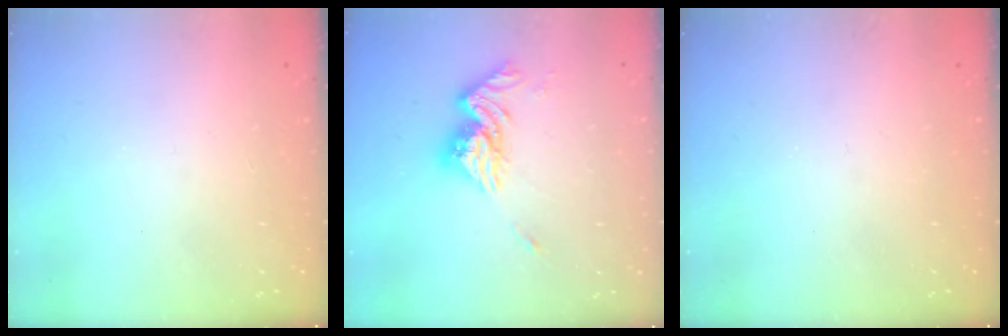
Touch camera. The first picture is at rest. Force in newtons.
{"total": 13.6, "press": 13.6, "slide": 1.4}
{"total": 0.6, "press": 0.3, "slide": 0.5}